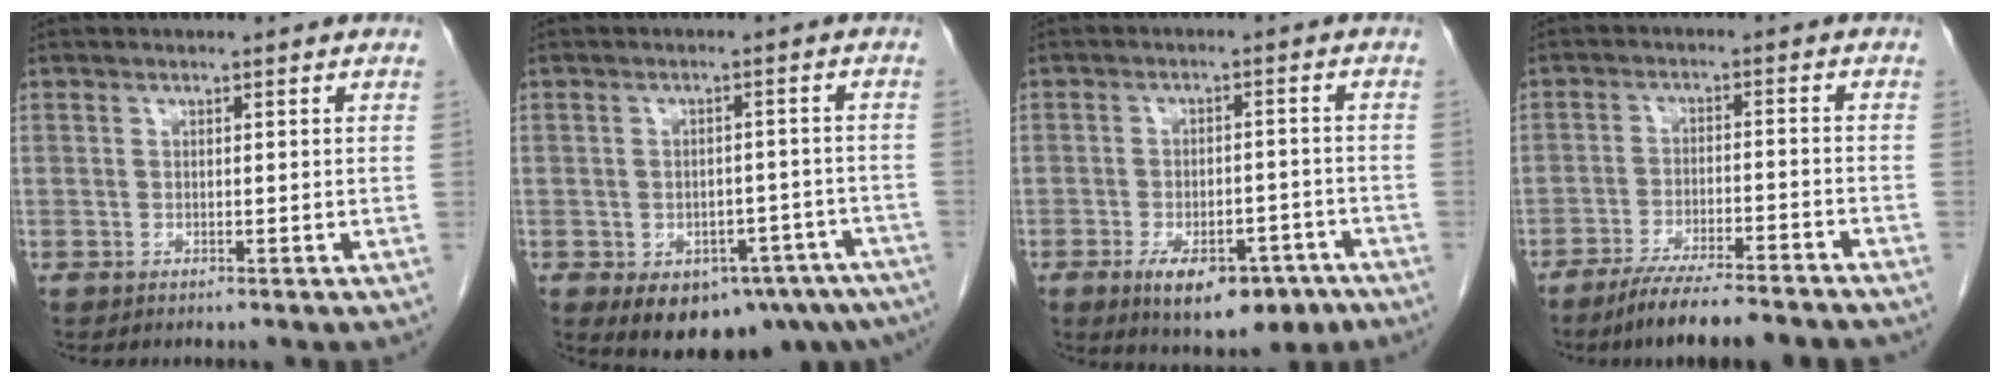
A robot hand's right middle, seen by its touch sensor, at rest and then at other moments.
{"total": 14.9, "force": [-9.7, 8.0, 7.9], "torque": [-0.078, 0.007, -0.114]}
{"total": 10.6, "force": [-6.5, 4.7, 6.9], "torque": [-0.090, 0.000, -0.090]}
{"total": 12.4, "force": [-10.8, 0.7, 6.2], "torque": [-0.087, -0.015, -0.165]}